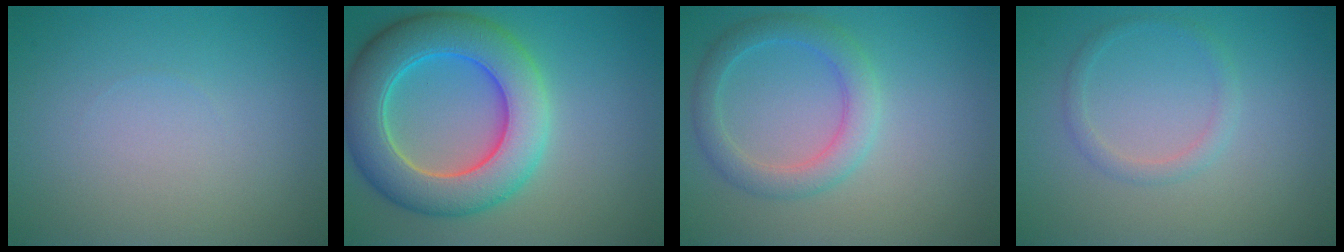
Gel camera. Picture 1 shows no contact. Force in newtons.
{"total": 9.4, "press": 9.4, "slide": 0.3}
{"total": 3.3, "press": 3.3, "slide": 0.1}
{"total": 1.5, "press": 1.5, "slide": 0.1}